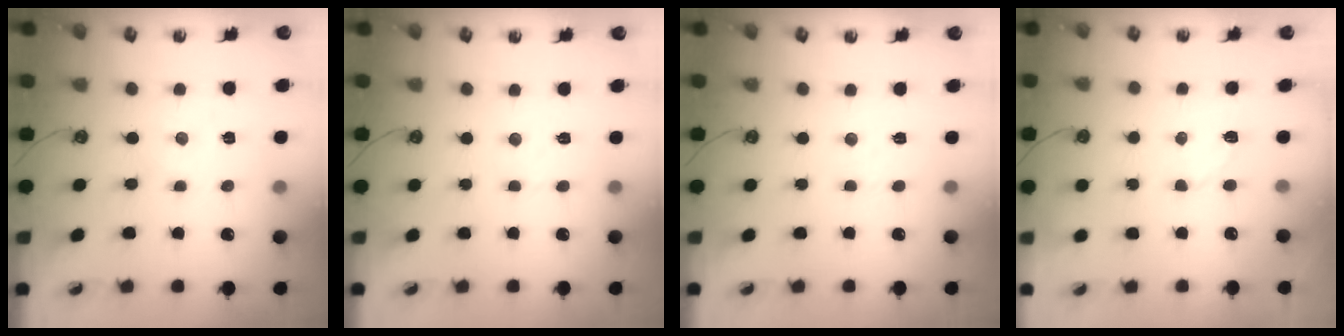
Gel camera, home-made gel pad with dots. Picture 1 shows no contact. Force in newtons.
{"total": 2.5, "press": 2.4, "slide": 0.5}
{"total": 2.2, "press": 2.1, "slide": 0.5}
{"total": 4.2, "press": 4.0, "slide": 1.2}